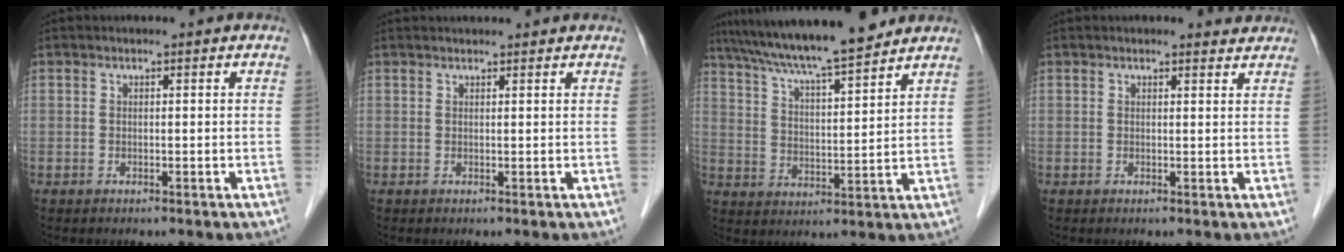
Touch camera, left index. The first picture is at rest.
{"total": 3.9, "force": [3.7, 0.5, 1.0], "torque": [-0.013, 0.029, 0.045]}
{"total": 15.1, "force": [13.1, 0.7, 7.4], "torque": [-0.128, 0.018, 0.214]}
{"total": 1.7, "force": [1.7, 0.4, 0.0], "torque": [-0.008, -0.005, 0.014]}